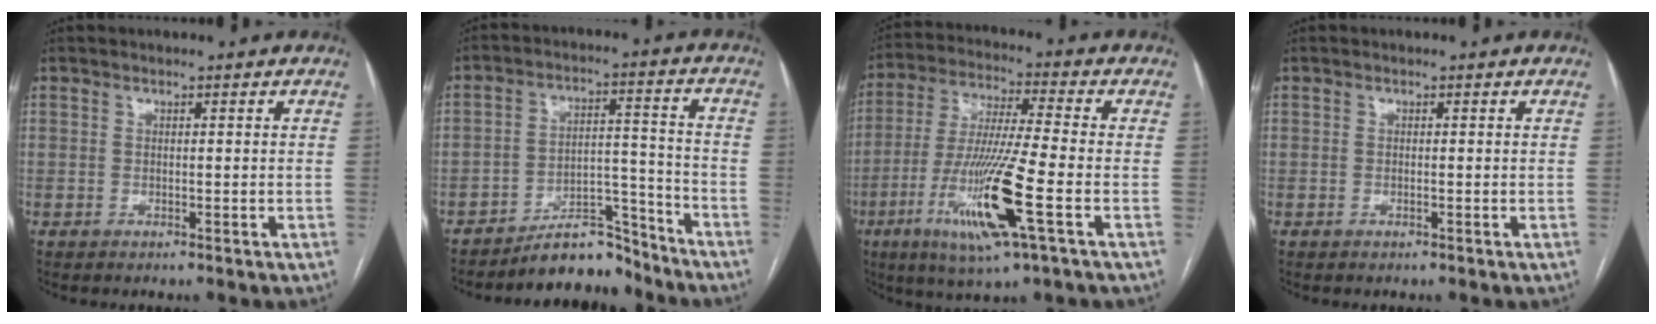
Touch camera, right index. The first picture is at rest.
{"total": 8.6, "force": [-8.0, 2.6, 1.7], "torque": [-0.010, 0.049, -0.132]}
{"total": 15.6, "force": [-5.5, 0.2, 14.6], "torque": [-0.297, -0.024, -0.102]}
{"total": 0.0}